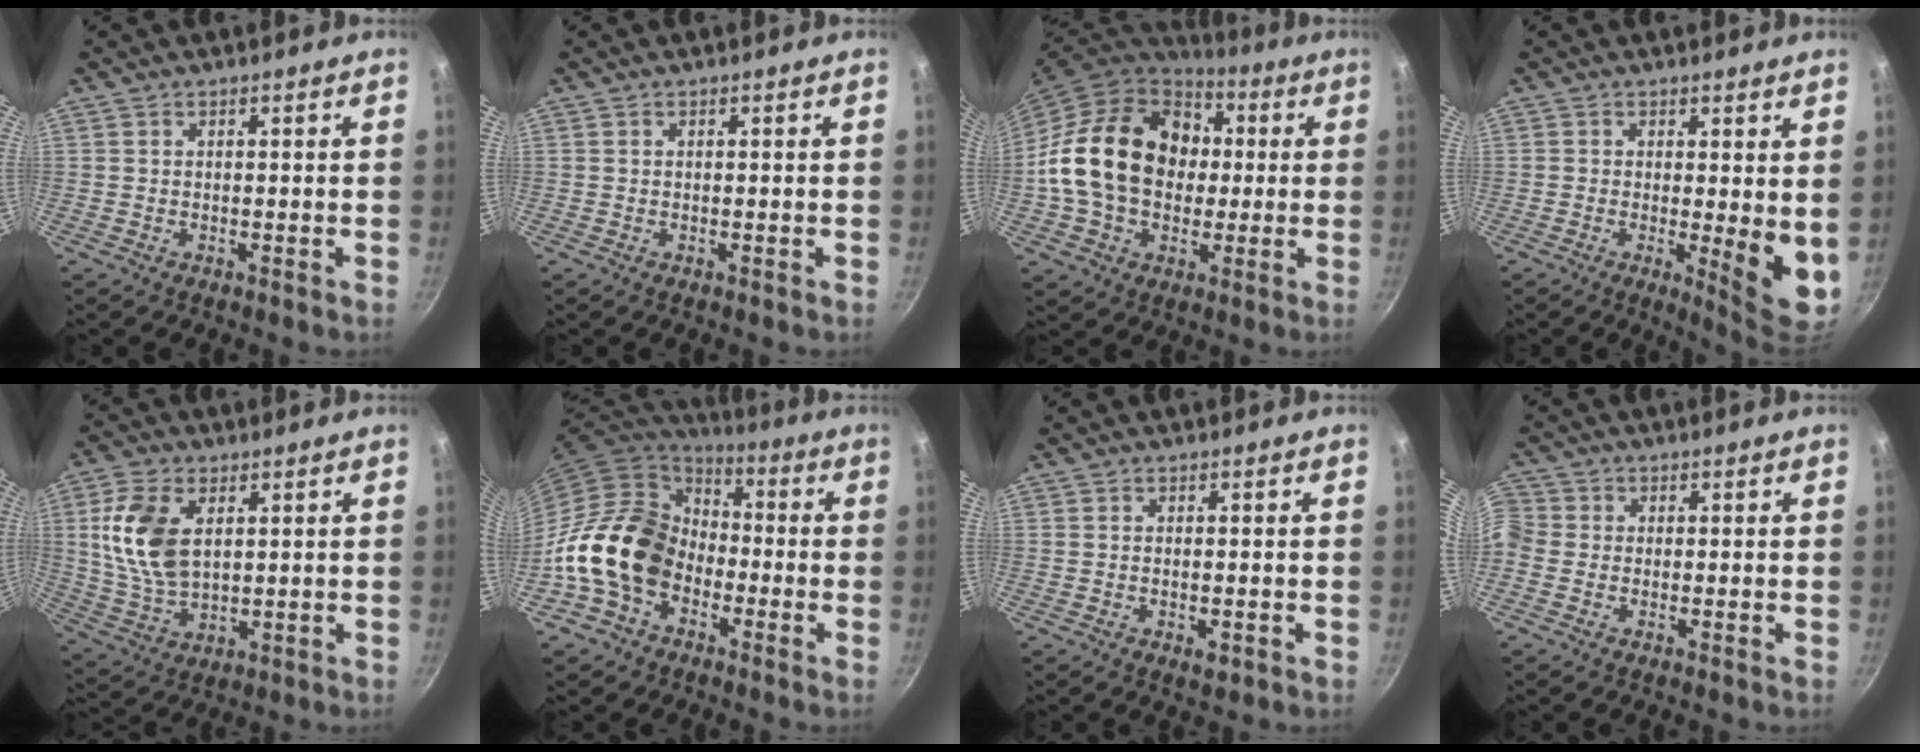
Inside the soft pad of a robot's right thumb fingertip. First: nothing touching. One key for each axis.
{"total": 0.0}
{"total": 21.9, "fx": 1.5, "fy": 16.7, "fz": 14.1, "tx": -0.222, "ty": 0.033, "tz": 0.022}
{"total": 7.4, "fx": 0.1, "fy": 2.1, "fz": 7.0, "tx": -0.091, "ty": -0.025, "tz": 0.001}
{"total": 12.8, "fx": 3.1, "fy": 7.6, "fz": 9.8, "tx": -0.186, "ty": -0.013, "tz": 0.067}
{"total": 17.3, "fx": -4.9, "fy": 13.1, "fz": 10.2, "tx": -0.147, "ty": 0.052, "tz": -0.107}
{"total": 2.1, "fx": -0.7, "fy": 1.0, "fz": 1.7, "tx": -0.031, "ty": -0.003, "tz": -0.013}
{"total": 4.7, "fx": -1.0, "fy": 4.2, "fz": 1.7, "tx": -0.039, "ty": 0.015, "tz": -0.038}